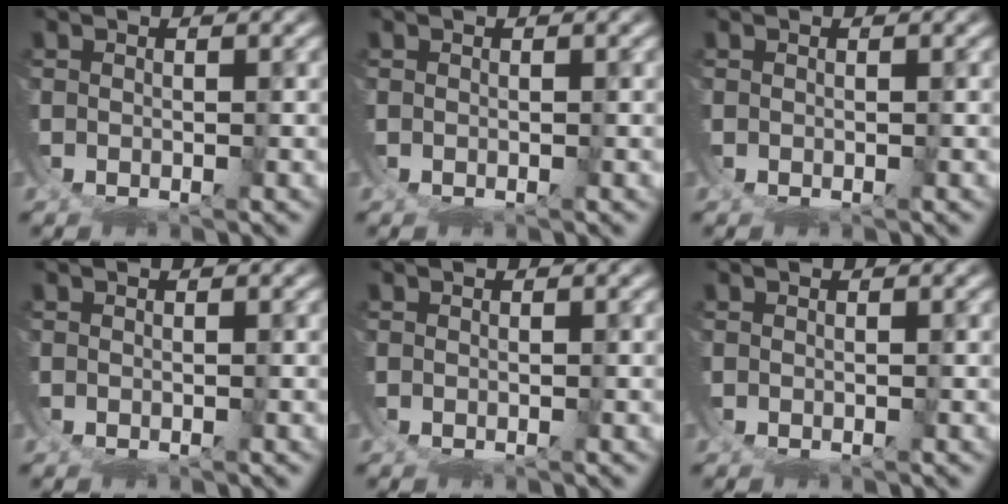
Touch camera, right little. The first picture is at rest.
{"total": 0.0}
{"total": 0.0}
{"total": 0.0}
{"total": 0.0}
{"total": 0.0}